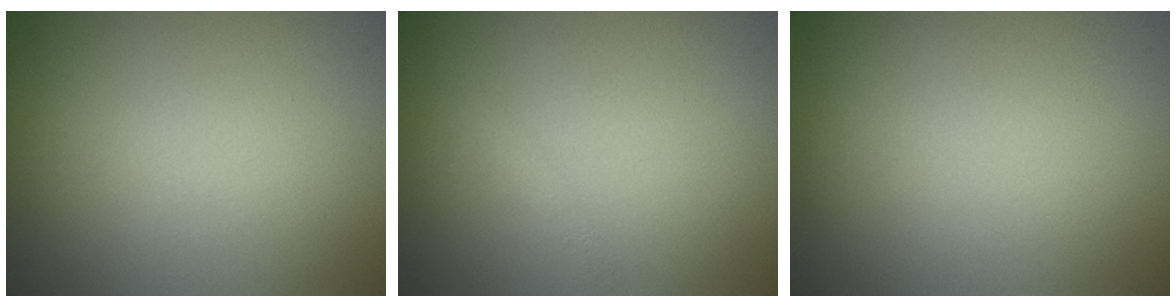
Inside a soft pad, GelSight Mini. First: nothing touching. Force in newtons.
{"total": 0.7, "press": 0.7, "slide": 0.0}
{"total": 0.0}